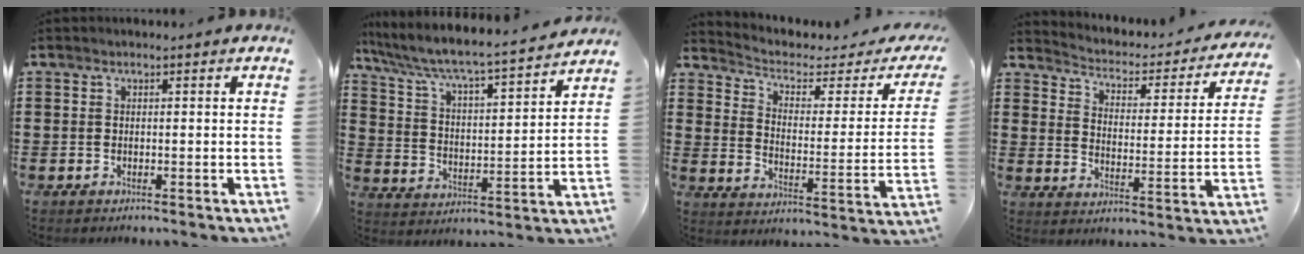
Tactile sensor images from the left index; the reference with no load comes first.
{"total": 5.0, "force": [4.4, 0.1, 2.4], "torque": [-0.068, -0.039, 0.063]}
{"total": 3.0, "force": [1.8, 1.5, 1.9], "torque": [-0.053, -0.013, 0.022]}
{"total": 2.0, "force": [1.8, 0.8, 0.5], "torque": [-0.027, -0.023, 0.019]}